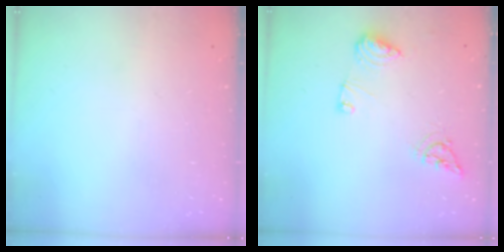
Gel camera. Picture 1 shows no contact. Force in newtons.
{"total": 9.7, "press": 9.6, "slide": 1.1}